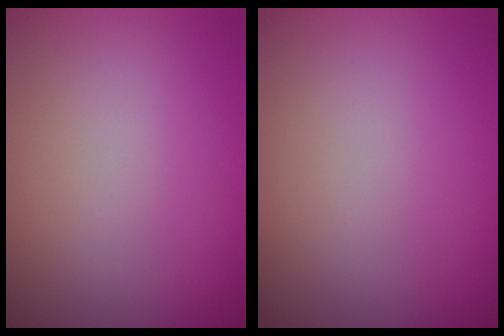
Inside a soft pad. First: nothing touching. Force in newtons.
{"total": 0.0}